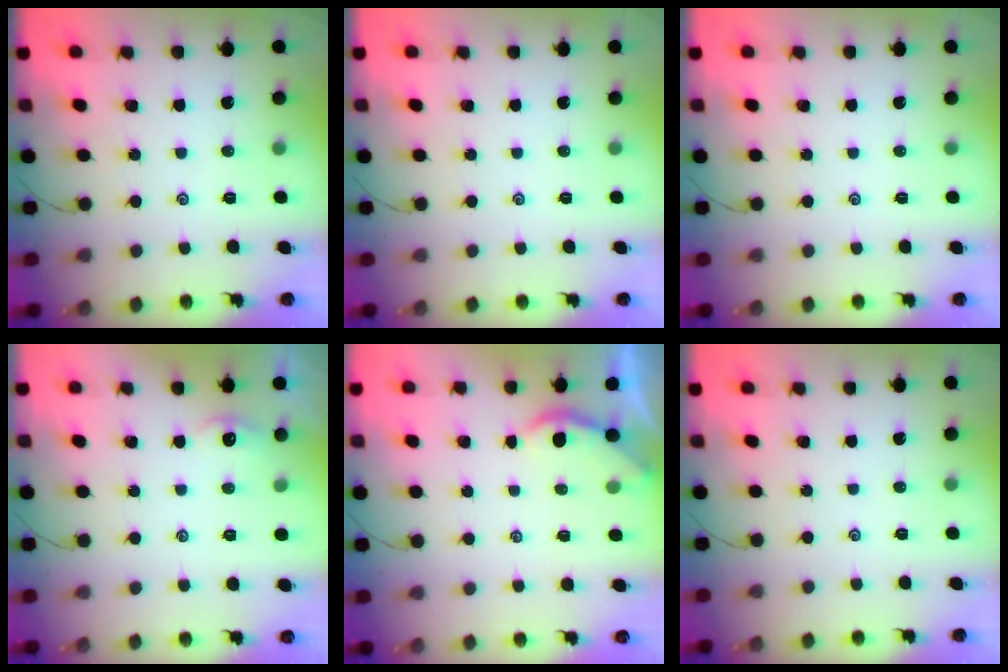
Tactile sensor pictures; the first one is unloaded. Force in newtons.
{"total": 0.0}
{"total": 0.0}
{"total": 2.7, "press": 2.7, "slide": 0.3}
{"total": 1.9, "press": 1.9, "slide": 0.4}
{"total": 0.0}